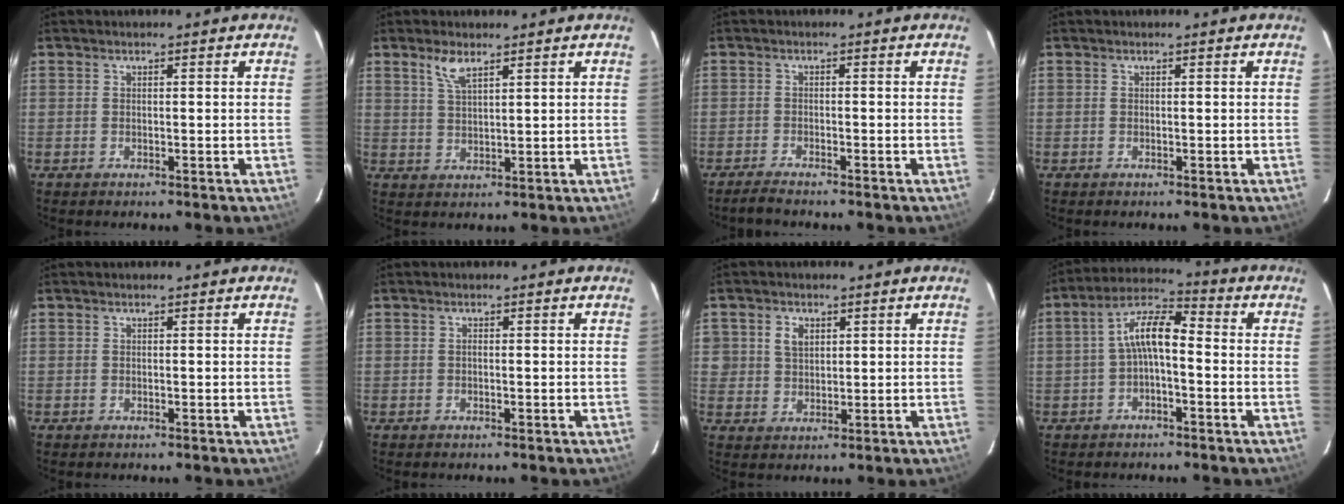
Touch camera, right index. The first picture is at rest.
{"total": 4.0, "force": [2.7, 1.2, 2.6], "torque": [-0.052, 0.003, 0.055]}
{"total": 2.7, "force": [-2.5, 0.1, 1.0], "torque": [-0.035, -0.007, -0.048]}
{"total": 0.0}
{"total": 0.0}
{"total": 0.0}
{"total": 3.7, "force": [1.5, 3.1, 1.5], "torque": [-0.020, 0.012, 0.034]}
{"total": 7.3, "force": [-1.2, 2.9, 6.6], "torque": [-0.137, 0.025, -0.025]}